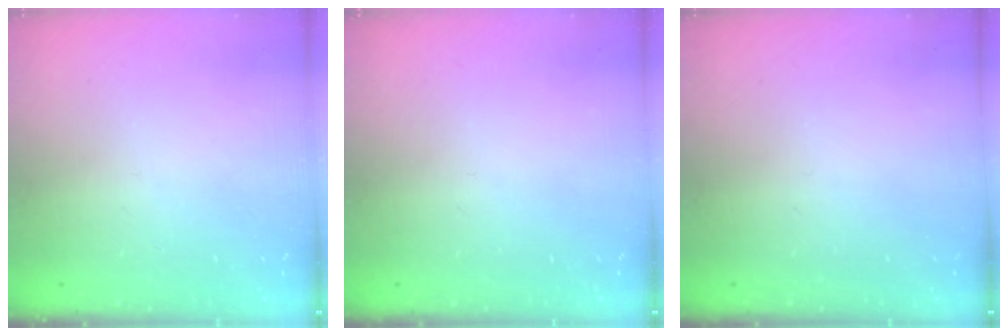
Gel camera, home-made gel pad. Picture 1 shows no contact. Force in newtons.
{"total": 0.0}
{"total": 0.0}